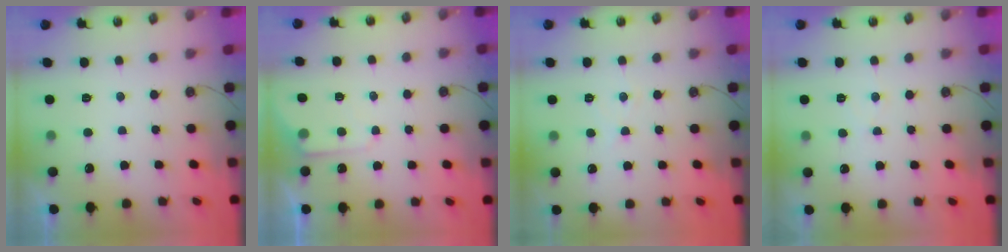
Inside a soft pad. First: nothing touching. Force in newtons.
{"total": 4.5, "press": 4.4, "slide": 0.6}
{"total": 4.6, "press": 4.6, "slide": 0.6}
{"total": 4.3, "press": 4.3, "slide": 0.5}